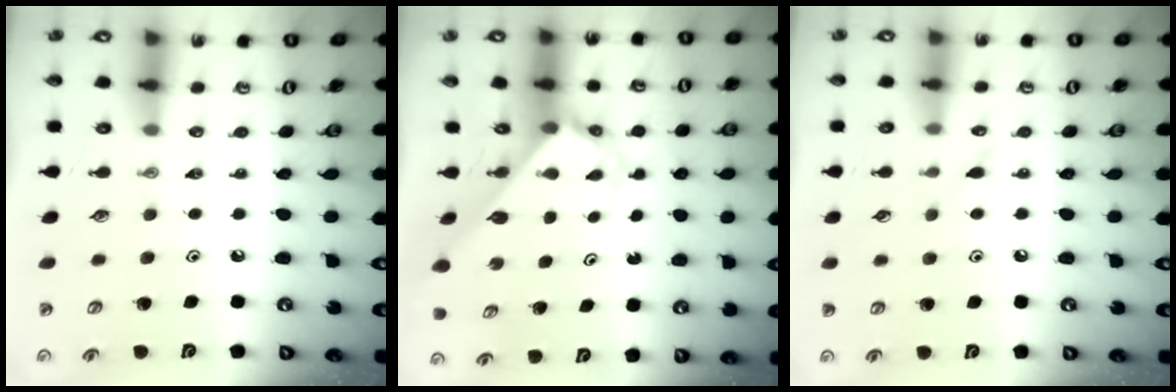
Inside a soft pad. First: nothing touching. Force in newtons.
{"total": 2.8, "press": 2.8, "slide": 0.2}
{"total": 6.7, "press": 6.6, "slide": 0.7}